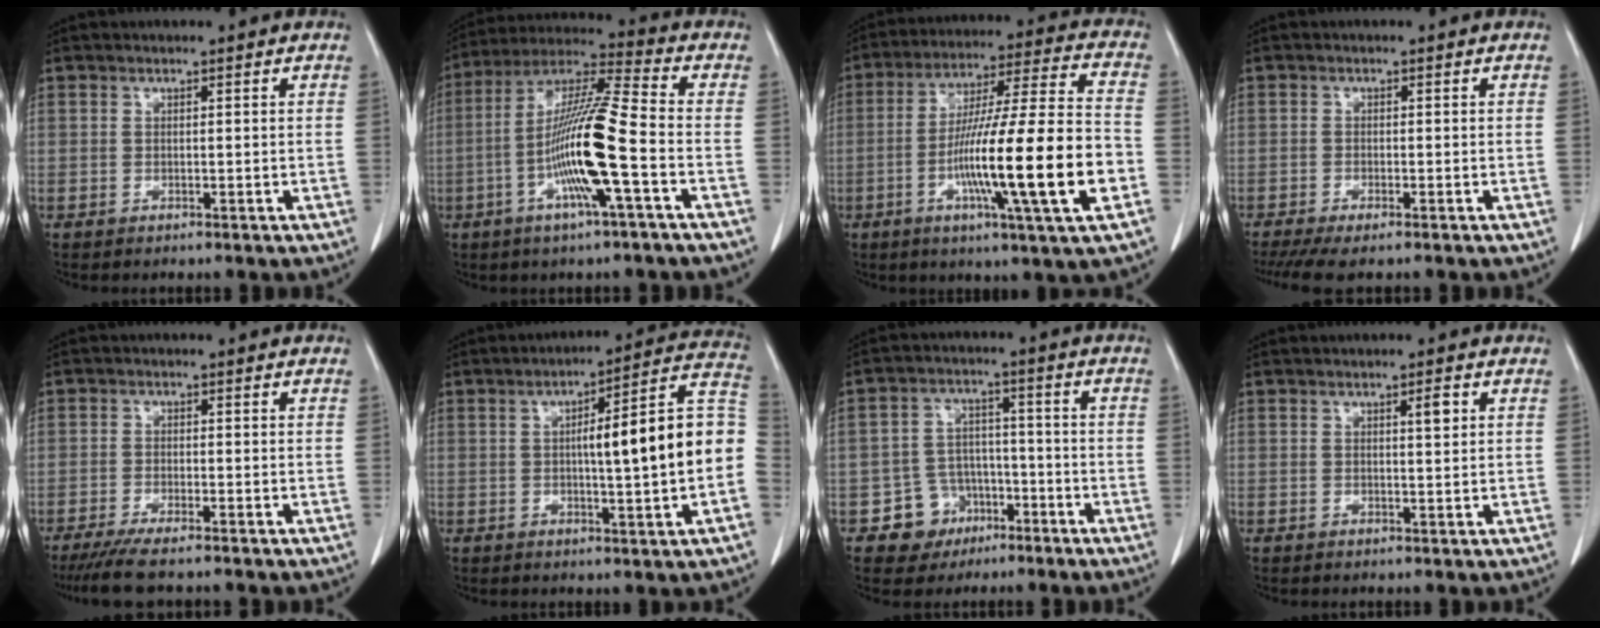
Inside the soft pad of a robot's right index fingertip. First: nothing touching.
{"total": 14.5, "force": [-4.0, -0.1, 13.9], "torque": [-0.272, 0.002, -0.084]}
{"total": 20.6, "force": [-5.8, 0.0, 19.8], "torque": [-0.328, -0.011, -0.100]}
{"total": 5.3, "force": [-4.2, 0.7, 3.2], "torque": [-0.048, -0.011, -0.070]}
{"total": 6.5, "force": [-5.3, 0.4, 3.7], "torque": [-0.058, -0.015, -0.087]}
{"total": 16.2, "force": [-0.6, 1.3, 16.1], "torque": [-0.203, 0.035, -0.010]}
{"total": 6.9, "force": [-3.5, 5.9, 0.6], "torque": [0.002, 0.016, -0.051]}
{"total": 1.7, "force": [0.7, 0.2, 1.6], "torque": [-0.026, 0.000, 0.011]}